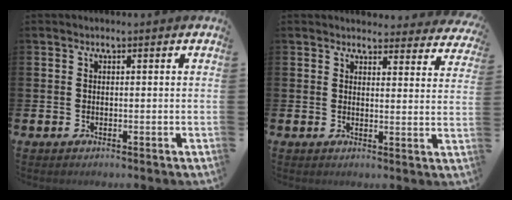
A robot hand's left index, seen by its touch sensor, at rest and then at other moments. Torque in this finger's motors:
{"motor_torque": [0.93, -1.20, 0.33, 0.00]}